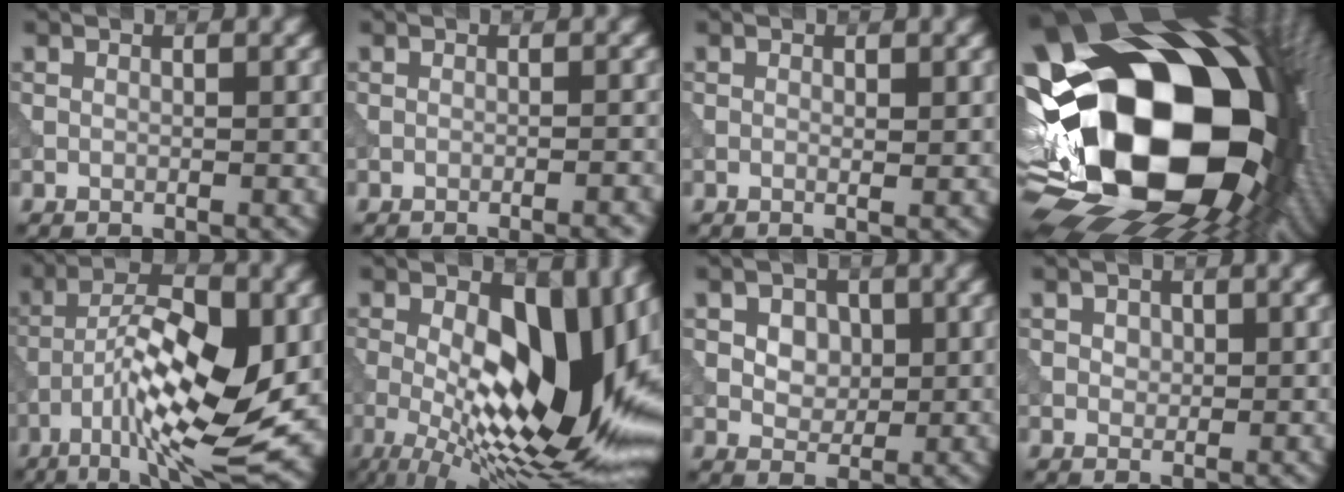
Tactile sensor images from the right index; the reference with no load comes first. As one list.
[{"total": 1.4, "force": [-0.7, 0.1, 1.2], "torque": [-0.005, -0.005, -0.011]}, {"total": 0.6, "force": [0.0, 0.2, 0.5], "torque": [-0.008, -0.006, 0.002]}, {"total": 22.6, "force": [-1.6, 15.9, 15.9], "torque": [-0.291, -0.034, -0.018]}, {"total": 13.1, "force": [-4.6, 4.1, 11.6], "torque": [-0.191, 0.004, -0.075]}, {"total": 16.5, "force": [-1.5, 7.4, 14.7], "torque": [-0.204, 0.003, -0.028]}, {"total": 4.2, "force": [1.4, 3.0, 2.5], "torque": [-0.048, 0.005, 0.022]}, {"total": 1.1, "force": [0.5, 0.9, 0.5], "torque": [-0.012, -0.001, 0.008]}]